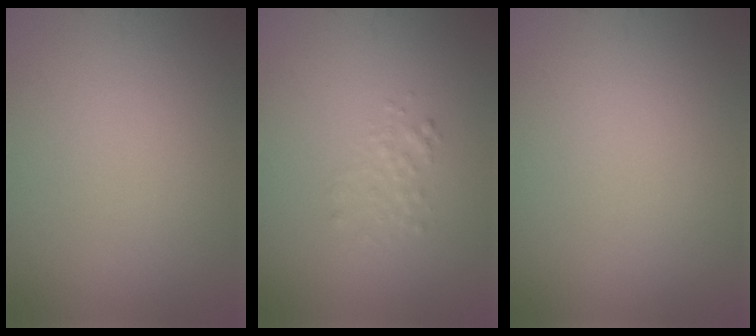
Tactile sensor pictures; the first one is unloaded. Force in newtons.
{"total": 1.4, "press": 1.4, "slide": 0.1}
{"total": 0.0}